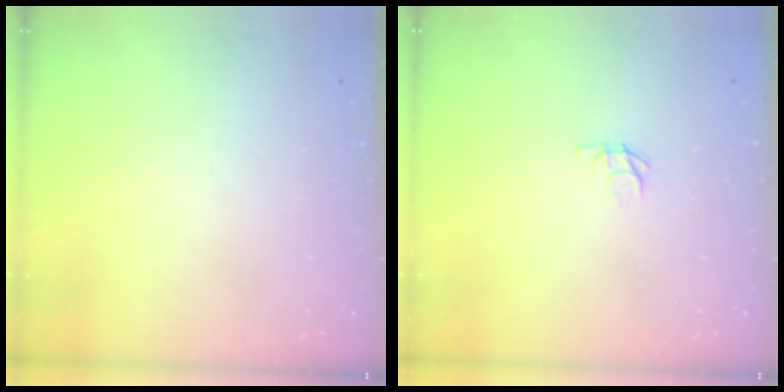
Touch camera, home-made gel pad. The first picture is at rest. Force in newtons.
{"total": 2.7, "press": 2.7, "slide": 0.3}